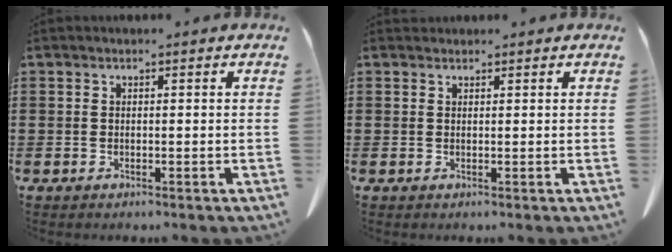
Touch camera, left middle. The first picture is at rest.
{"total": 0.7, "force": [0.7, 0.2, 0.0], "torque": [-0.001, 0.000, 0.014]}